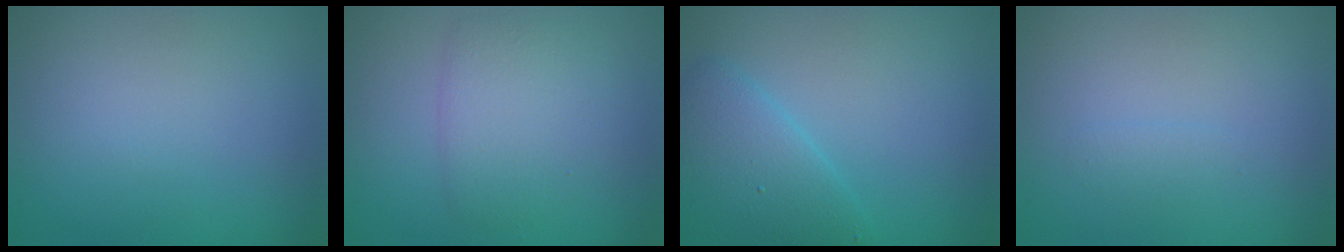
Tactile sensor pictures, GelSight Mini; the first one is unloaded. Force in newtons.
{"total": 3.4, "press": 3.4, "slide": 0.1}
{"total": 3.7, "press": 3.7, "slide": 0.3}
{"total": 0.7, "press": 0.7, "slide": 0.0}